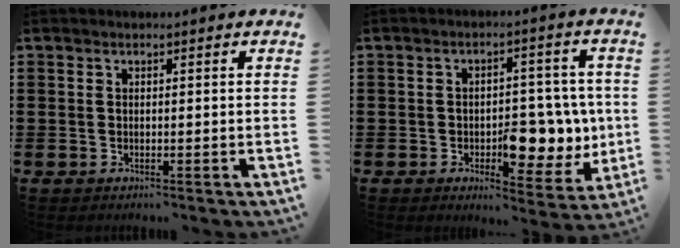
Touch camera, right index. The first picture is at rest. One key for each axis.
{"total": 8.9, "fx": -1.4, "fy": 5.2, "fz": 7.0, "tx": -0.099, "ty": 0.011, "tz": -0.021}